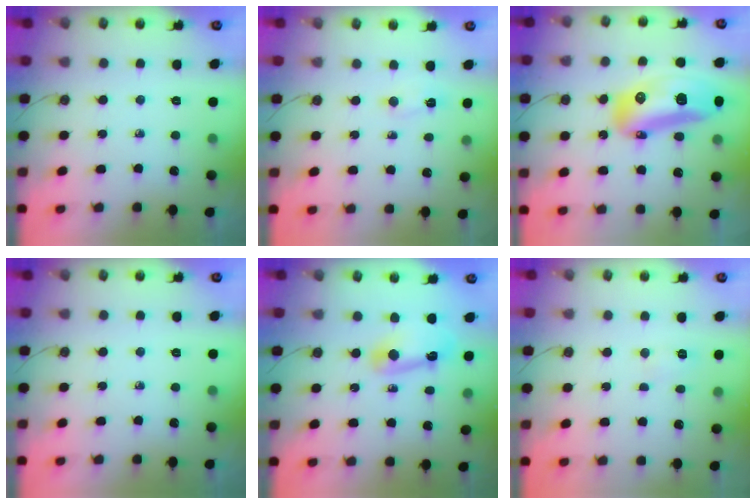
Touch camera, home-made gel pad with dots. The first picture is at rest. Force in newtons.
{"total": 3.2, "press": 2.9, "slide": 1.4}
{"total": 19.0, "press": 18.8, "slide": 2.6}
{"total": 0.0}
{"total": 11.0, "press": 8.1, "slide": 7.4}
{"total": 3.9, "press": 3.8, "slide": 1.0}